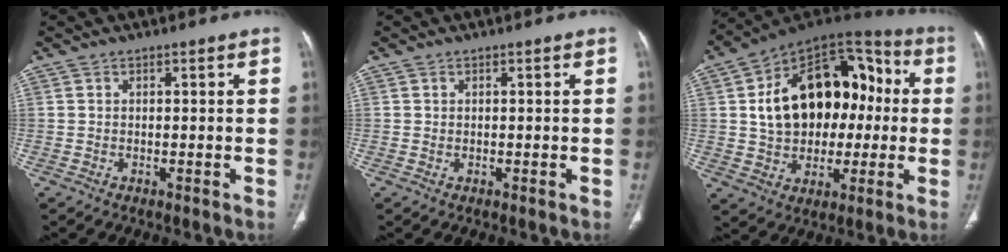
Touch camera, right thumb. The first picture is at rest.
{"total": 0.0}
{"total": 23.7, "force": [1.9, 16.1, 17.2], "torque": [-0.246, 0.038, 0.035]}